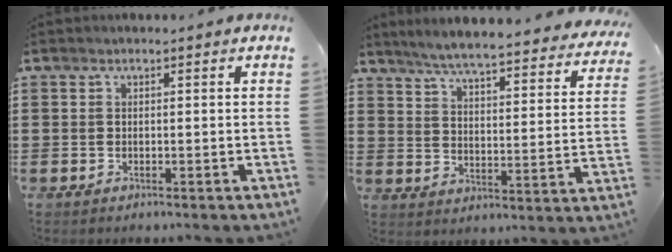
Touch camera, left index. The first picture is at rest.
{"total": 5.5, "force": [5.1, -0.4, 2.1], "torque": [-0.066, -0.039, 0.082]}